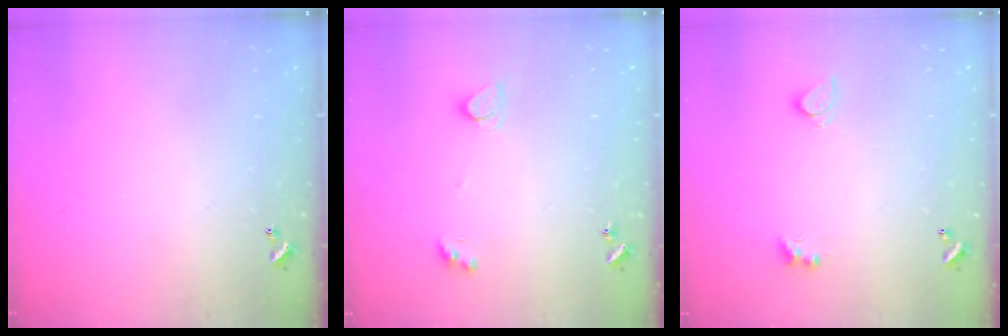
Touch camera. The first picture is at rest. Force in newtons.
{"total": 2.6, "press": 2.6, "slide": 0.5}
{"total": 3.0, "press": 2.7, "slide": 1.1}